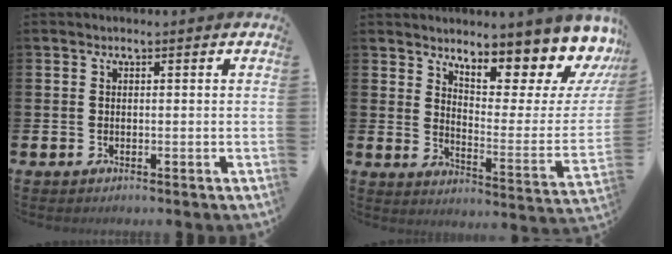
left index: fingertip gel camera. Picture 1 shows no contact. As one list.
[{"total": 8.6, "force": [8.0, 1.8, 2.5], "torque": [-0.034, -0.092, 0.129]}]